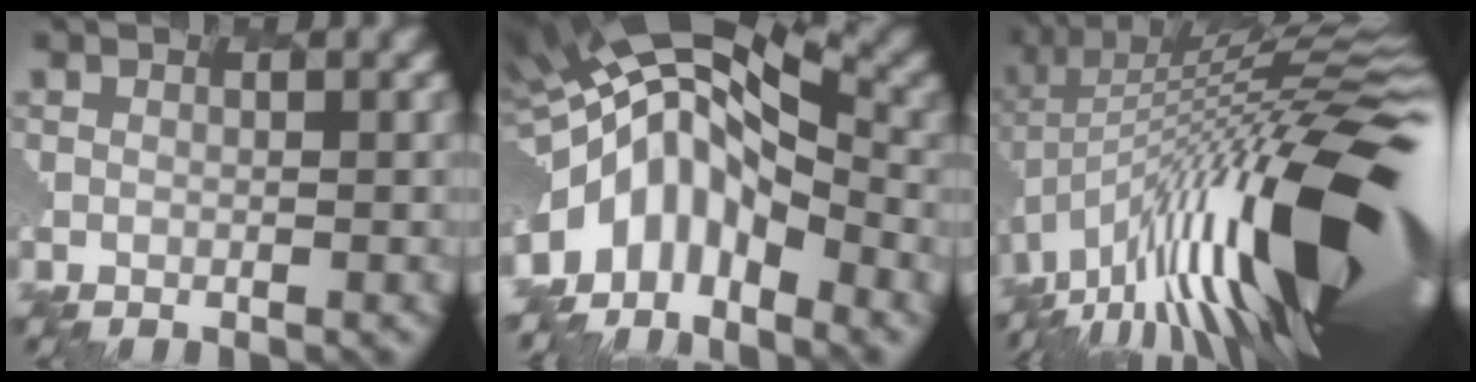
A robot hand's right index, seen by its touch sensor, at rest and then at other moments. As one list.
[{"total": 8.2, "force": [-3.1, 3.9, 6.5], "torque": [-0.133, 0.004, -0.072]}, {"total": 17.4, "force": [-3.2, 5.6, 16.2], "torque": [-0.230, 0.022, -0.078]}]